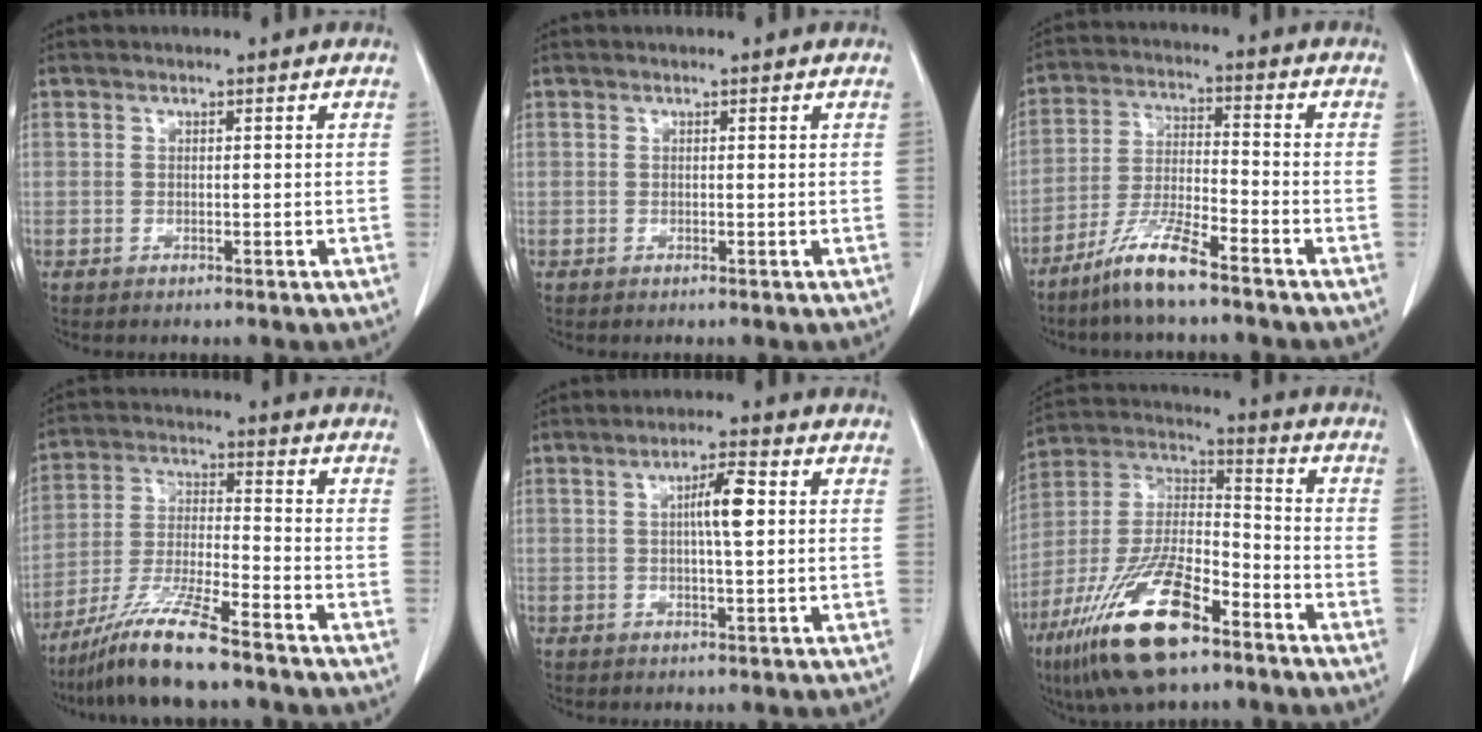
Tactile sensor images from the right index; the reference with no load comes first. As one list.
[{"total": 0.0}, {"total": 8.5, "force": [-6.4, 0.4, 5.5], "torque": [-0.115, -0.019, -0.128]}, {"total": 10.7, "force": [-8.3, 0.0, 6.8], "torque": [-0.138, -0.027, -0.158]}, {"total": 5.1, "force": [0.8, 0.5, 5.0], "torque": [-0.086, 0.005, 0.012]}, {"total": 18.6, "force": [-11.3, 5.5, 13.8], "torque": [-0.298, -0.012, -0.208]}]